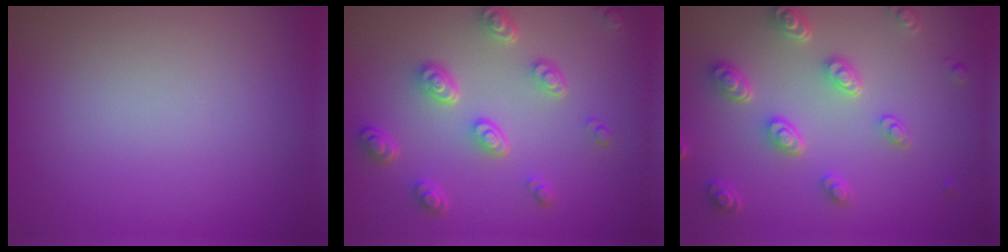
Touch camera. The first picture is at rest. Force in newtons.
{"total": 4.5, "press": 3.4, "slide": 2.9}
{"total": 4.7, "press": 3.6, "slide": 2.9}